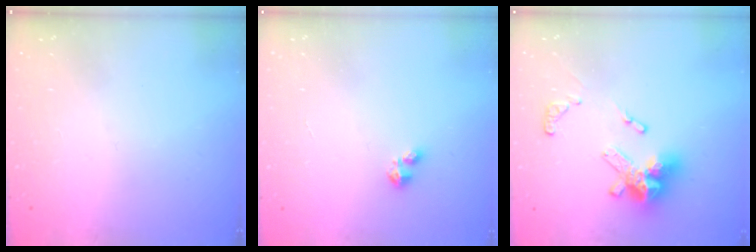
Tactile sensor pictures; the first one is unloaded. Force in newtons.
{"total": 1.6, "press": 1.6, "slide": 0.3}
{"total": 14.9, "press": 14.8, "slide": 1.7}